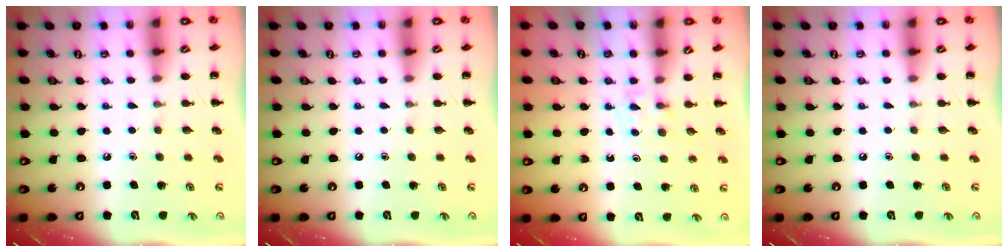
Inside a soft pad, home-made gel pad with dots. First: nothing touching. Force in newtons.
{"total": 0.0}
{"total": 2.8, "press": 2.5, "slide": 1.1}
{"total": 0.0}